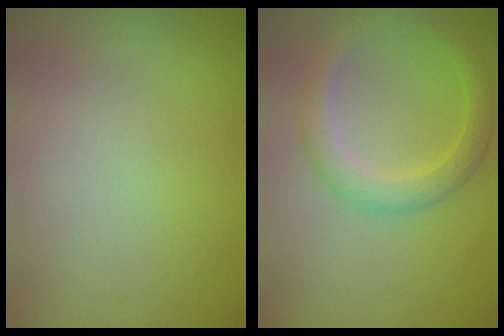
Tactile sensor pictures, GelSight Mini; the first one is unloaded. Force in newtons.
{"total": 2.9, "press": 2.8, "slide": 0.2}